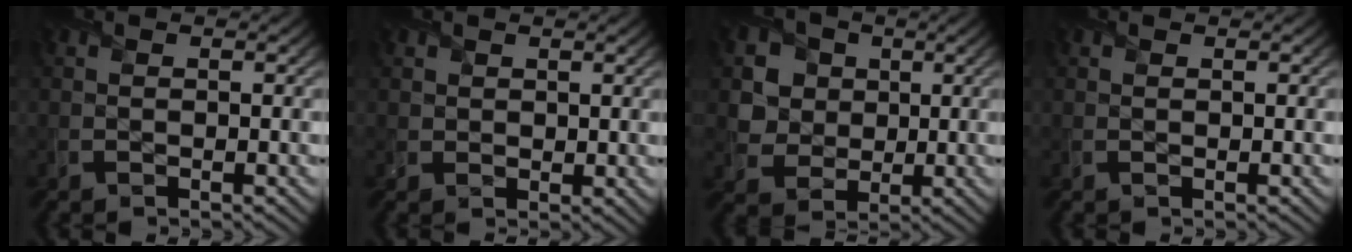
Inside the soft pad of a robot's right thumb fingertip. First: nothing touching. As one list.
[{"total": 1.7, "force": [1.0, 1.3, 0.4], "torque": [-0.013, -0.006, 0.020]}, {"total": 6.5, "force": [1.8, 5.8, 2.3], "torque": [-0.090, -0.010, 0.029]}, {"total": 0.0}]